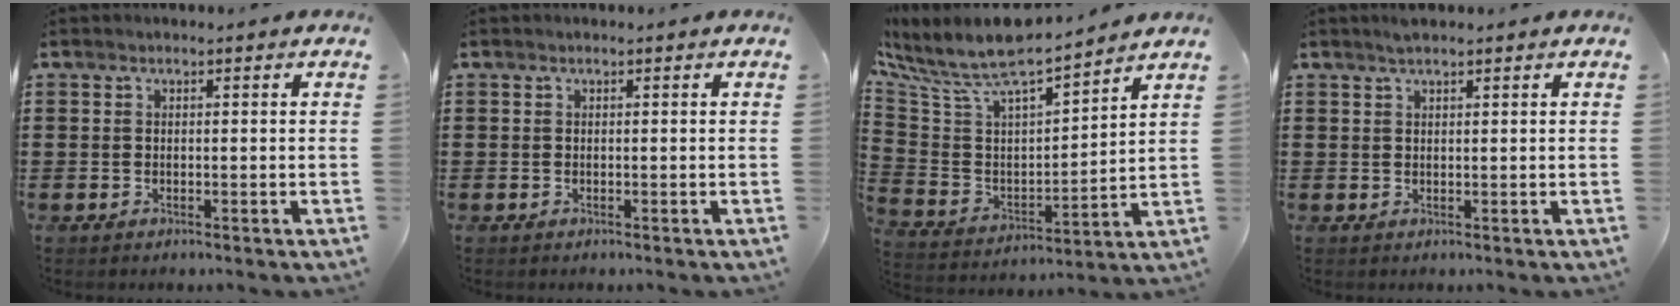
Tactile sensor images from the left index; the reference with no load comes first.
{"total": 0.0}
{"total": 8.2, "force": [7.3, 1.5, 3.4], "torque": [-0.103, -0.060, 0.123]}
{"total": 1.4, "force": [1.2, 0.1, 0.8], "torque": [-0.017, 0.000, 0.022]}